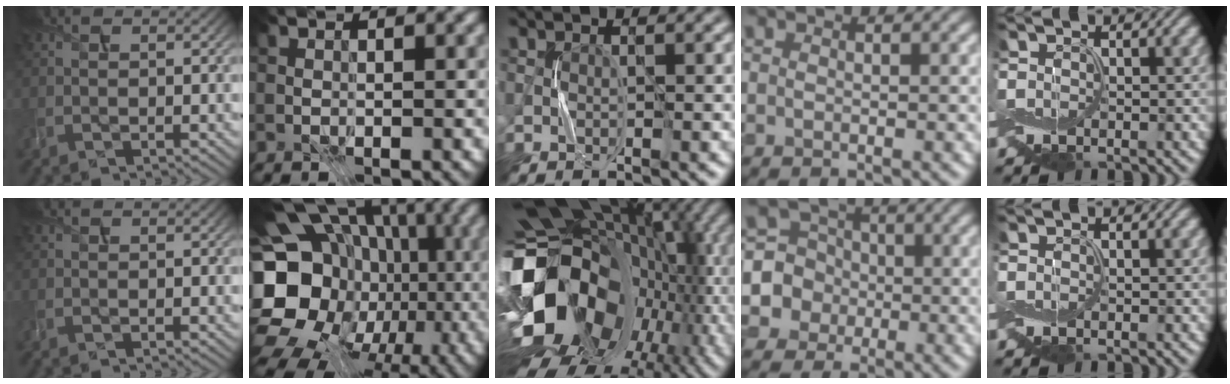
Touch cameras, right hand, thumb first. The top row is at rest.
{"index": {"total": 23.0, "force": [-3.8, 20.2, 10.2], "torque": [-0.209, 0.001, -0.090]}, "middle": {"total": 17.7, "force": [-3.7, 12.6, 11.9], "torque": [-0.234, -0.029, -0.041]}, "ring": {"total": 5.7, "force": [-0.9, 5.7, 0.2], "torque": [0.008, 0.029, -0.036]}}